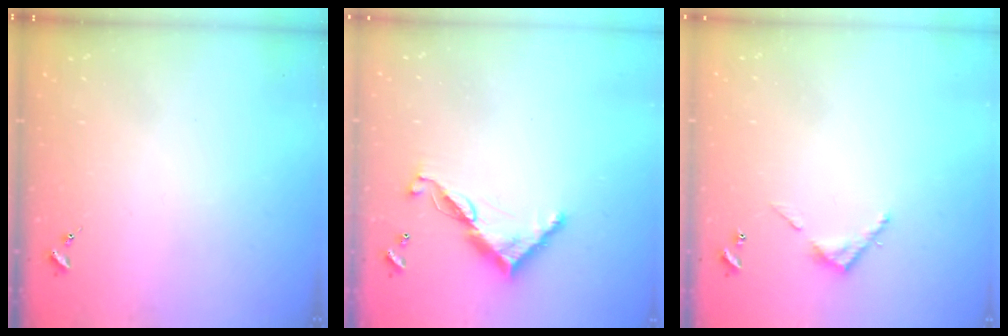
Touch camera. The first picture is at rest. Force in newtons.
{"total": 11.0, "press": 11.0, "slide": 0.4}
{"total": 3.9, "press": 3.9, "slide": 0.3}